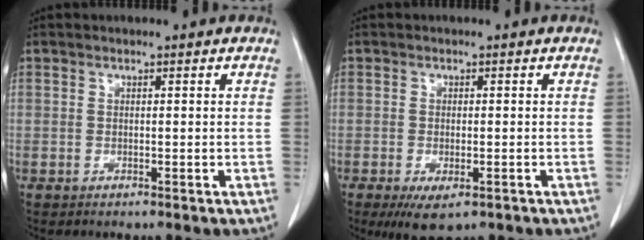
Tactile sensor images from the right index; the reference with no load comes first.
{"total": 5.3, "force": [-3.2, 2.0, 3.8], "torque": [-0.061, -0.012, -0.045]}